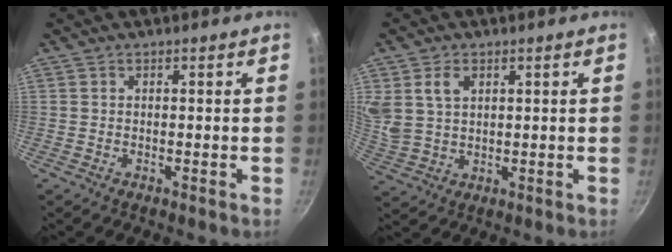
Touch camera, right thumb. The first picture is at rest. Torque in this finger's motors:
{"motor_torque": [0.48, 2.15, 0.92, 0.71, 0.13]}